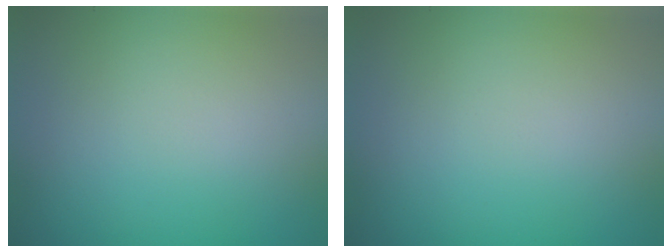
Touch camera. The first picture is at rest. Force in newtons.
{"total": 0.0}